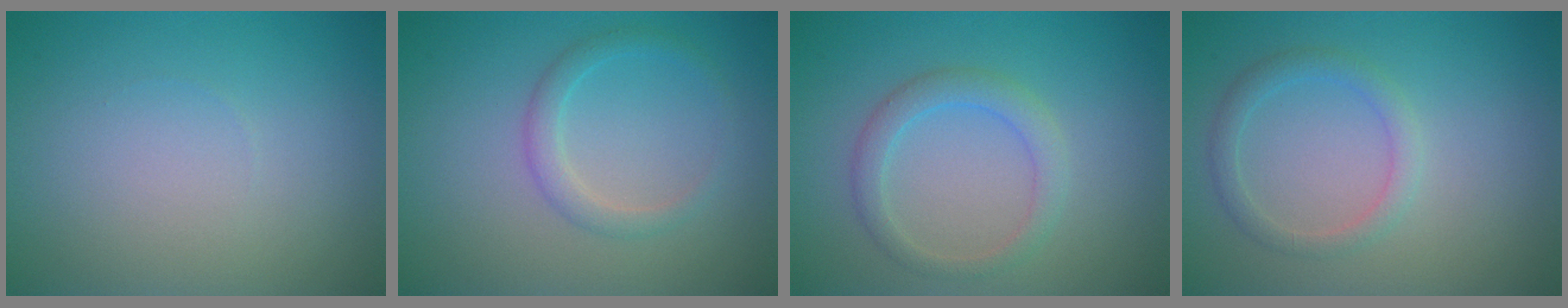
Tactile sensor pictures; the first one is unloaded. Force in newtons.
{"total": 1.8, "press": 1.8, "slide": 0.1}
{"total": 2.4, "press": 2.4, "slide": 0.2}
{"total": 1.9, "press": 1.9, "slide": 0.1}